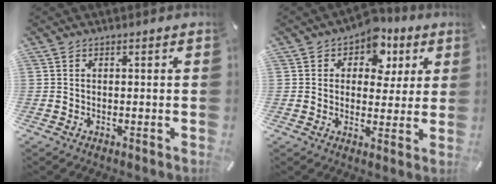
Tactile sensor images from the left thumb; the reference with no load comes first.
{"total": 8.5, "force": [3.6, 6.7, 3.9], "torque": [-0.045, -0.022, 0.058]}